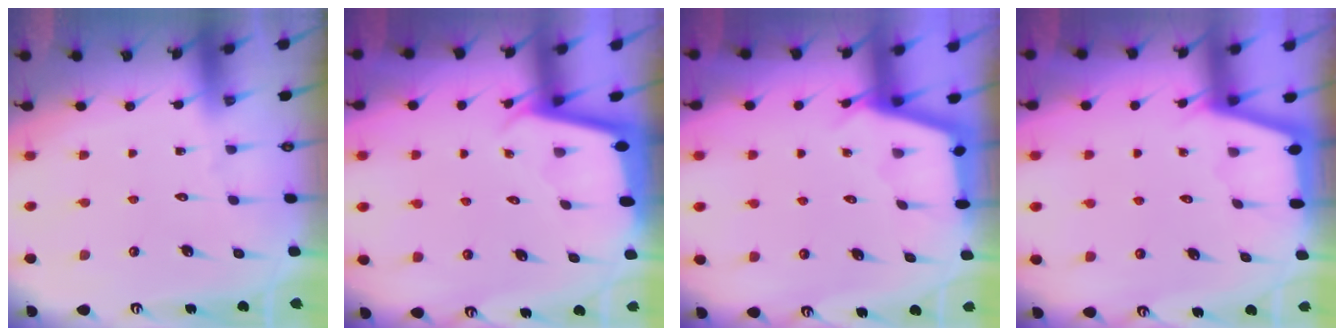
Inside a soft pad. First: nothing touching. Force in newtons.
{"total": 1.8, "press": 1.8, "slide": 0.2}
{"total": 2.9, "press": 2.9, "slide": 0.3}
{"total": 2.4, "press": 2.3, "slide": 0.4}